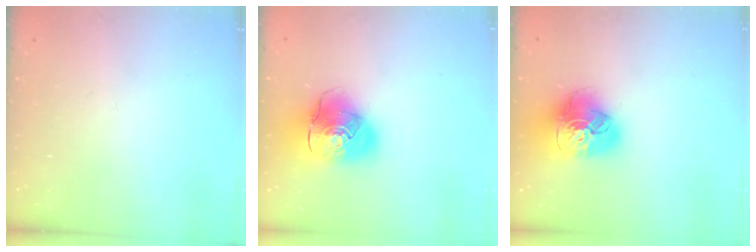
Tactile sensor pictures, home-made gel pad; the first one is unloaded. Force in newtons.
{"total": 17.0, "press": 16.8, "slide": 2.6}
{"total": 18.0, "press": 17.9, "slide": 2.0}